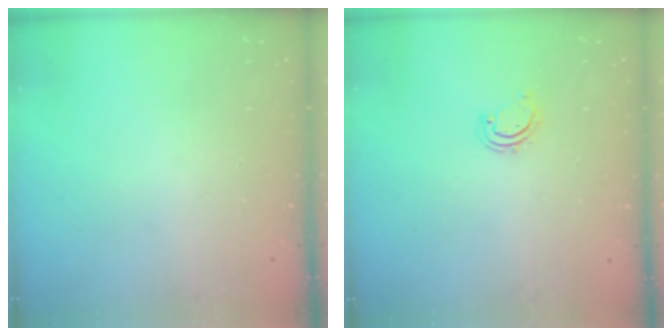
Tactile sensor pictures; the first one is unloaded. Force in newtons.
{"total": 2.5, "press": 2.5, "slide": 0.3}